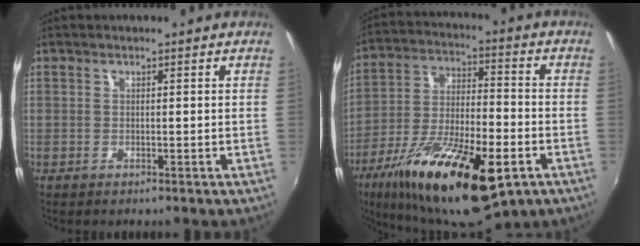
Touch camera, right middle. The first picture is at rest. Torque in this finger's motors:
{"motor_torque": [1.19, -0.95, 0.77, 0.21]}